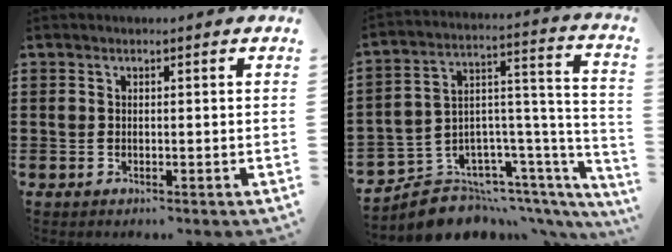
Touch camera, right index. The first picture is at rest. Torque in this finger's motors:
{"motor_torque": [-2.05, 0.08, -1.05, -0.21]}